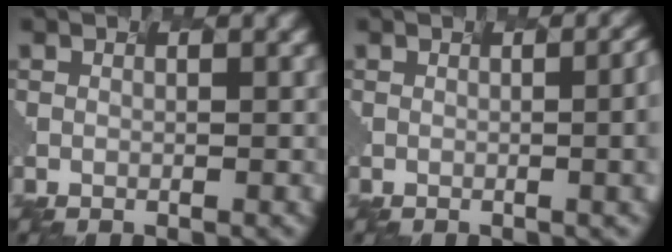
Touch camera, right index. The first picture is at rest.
{"total": 7.3, "force": [0.3, 3.6, 6.4], "torque": [-0.015, 0.027, 0.002]}